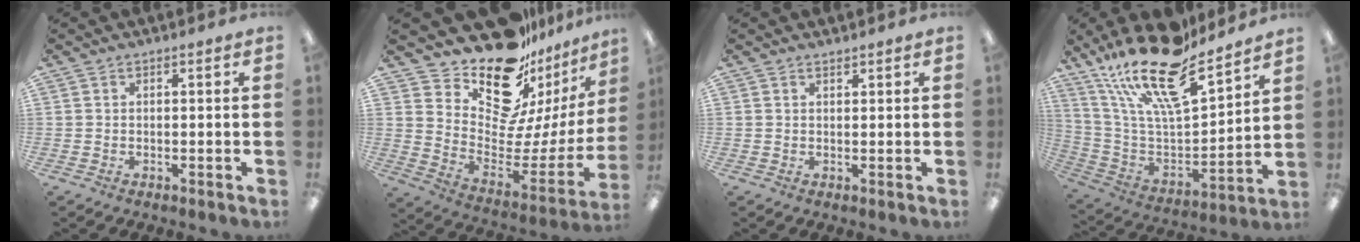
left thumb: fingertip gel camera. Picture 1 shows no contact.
{"total": 20.7, "force": [16.7, 8.9, 8.4], "torque": [-0.132, -0.152, 0.298]}
{"total": 1.0, "force": [1.0, 0.2, 0.1], "torque": [-0.003, -0.002, 0.020]}
{"total": 22.1, "force": [16.6, 6.5, 13.0], "torque": [-0.234, -0.112, 0.286]}